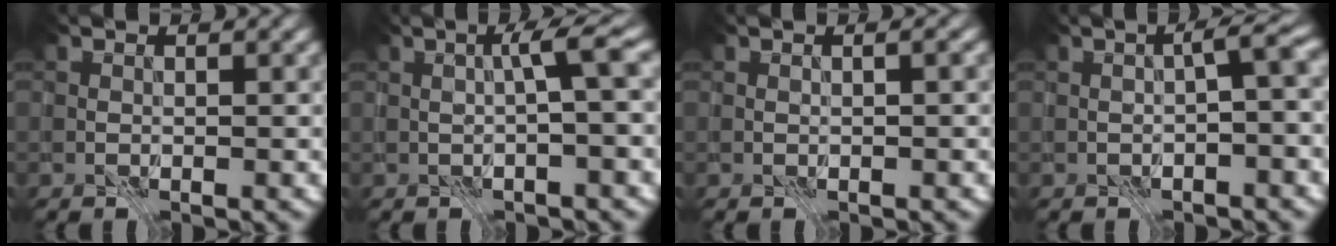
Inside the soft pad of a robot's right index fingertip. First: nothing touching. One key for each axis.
{"total": 2.6, "fx": 0.0, "fy": -0.2, "fz": 2.6, "tx": -0.042, "ty": 0.015, "tz": -0.003}
{"total": 0.6, "fx": -0.2, "fy": 0.1, "fz": 0.6, "tx": -0.010, "ty": -0.001, "tz": -0.003}
{"total": 2.9, "fx": -0.9, "fy": 0.4, "fz": 2.7, "tx": -0.043, "ty": 0.011, "tz": -0.020}